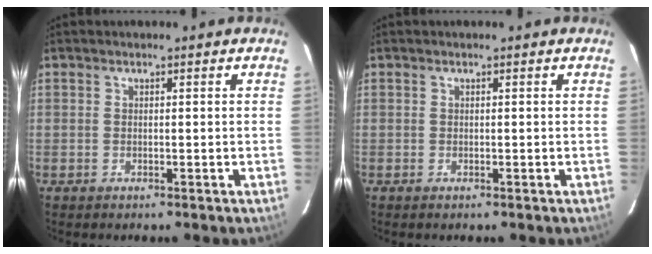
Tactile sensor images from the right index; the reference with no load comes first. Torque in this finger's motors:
{"motor_torque": [0.08, 0.00, -0.01, 0.01]}